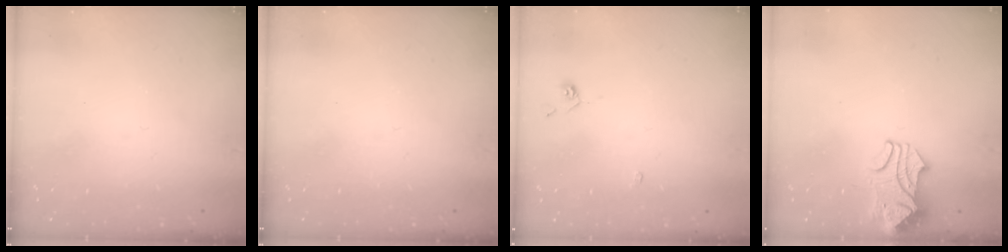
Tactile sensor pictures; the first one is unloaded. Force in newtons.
{"total": 0.0}
{"total": 1.1, "press": 1.1, "slide": 0.3}
{"total": 2.4, "press": 2.3, "slide": 0.6}